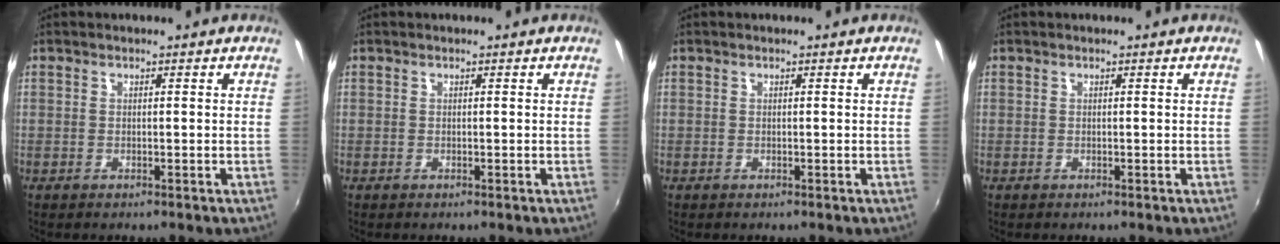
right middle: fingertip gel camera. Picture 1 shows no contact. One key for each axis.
{"total": 0.0}
{"total": 0.0}
{"total": 0.0}